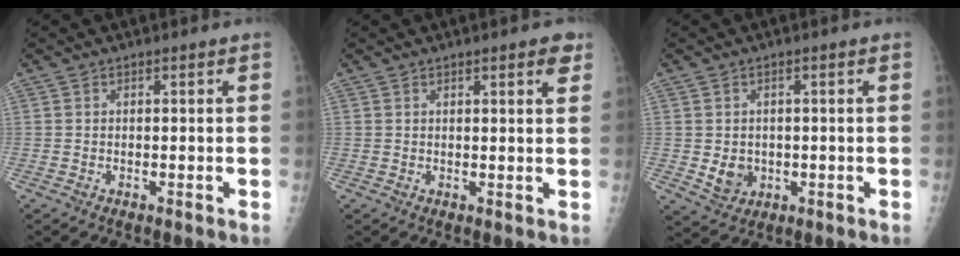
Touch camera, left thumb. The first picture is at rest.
{"total": 3.1, "force": [1.8, 0.7, 2.3], "torque": [-0.022, -0.007, 0.020]}
{"total": 4.3, "force": [-0.4, 3.7, 2.2], "torque": [-0.020, -0.001, 0.006]}